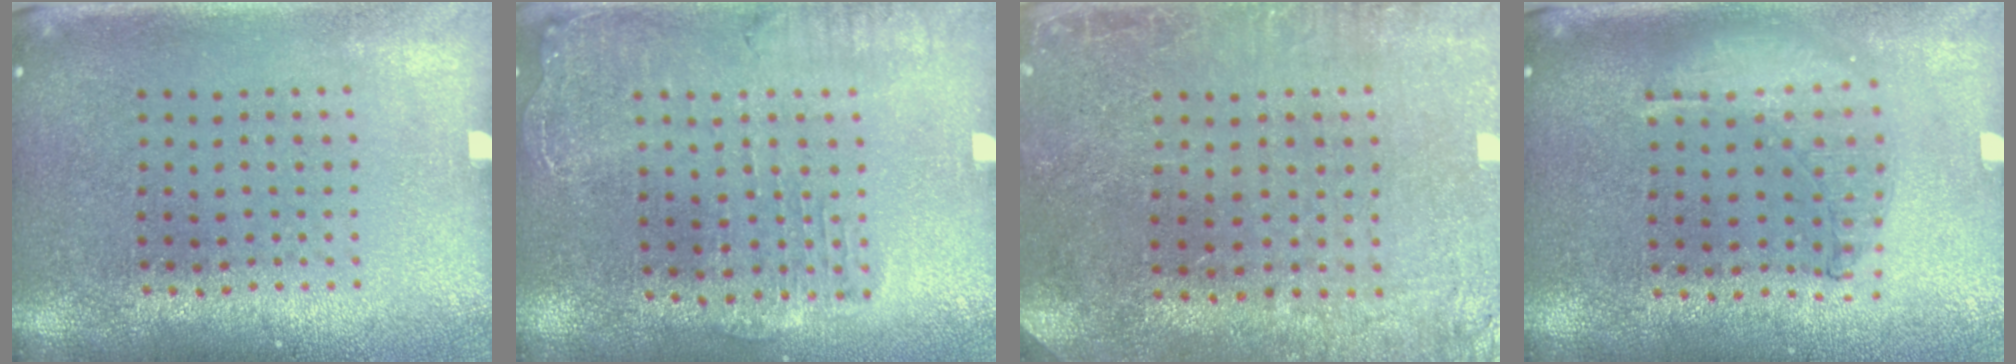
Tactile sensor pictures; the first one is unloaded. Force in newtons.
{"total": 1.7, "press": 1.6, "slide": 0.5}
{"total": 0.7, "press": 0.7, "slide": 0.2}
{"total": 0.9, "press": 0.9, "slide": 0.2}